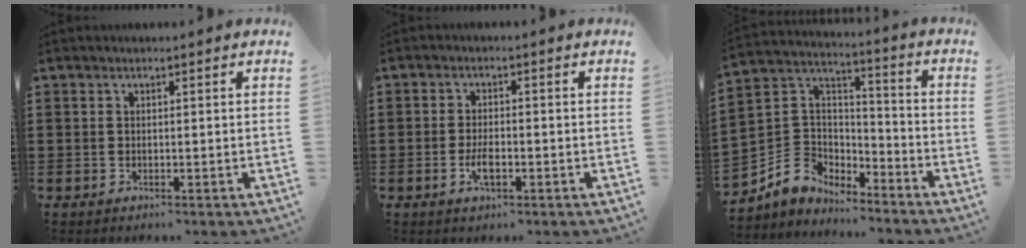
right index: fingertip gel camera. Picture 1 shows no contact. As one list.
[{"total": 3.3, "force": [-1.2, 1.2, 2.8], "torque": [-0.064, -0.003, -0.024]}, {"total": 6.2, "force": [-3.7, 4.9, 0.4], "torque": [-0.048, 0.008, -0.079]}]